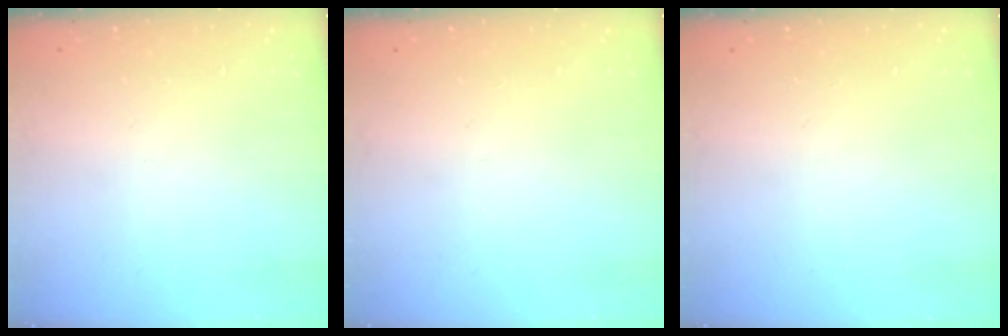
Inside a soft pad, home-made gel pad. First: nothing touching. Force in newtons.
{"total": 0.0}
{"total": 0.0}